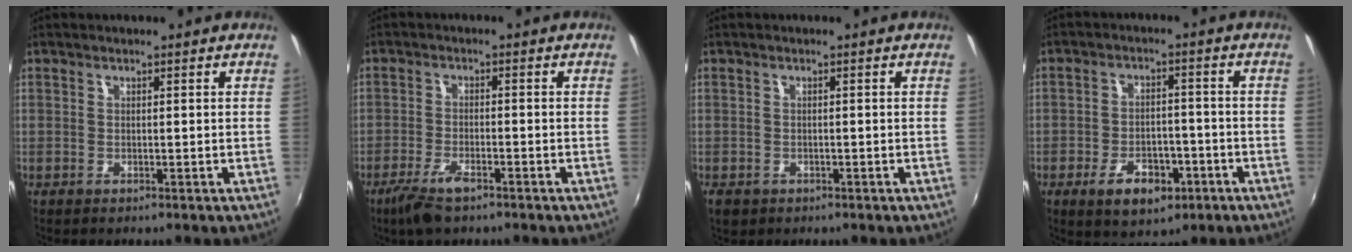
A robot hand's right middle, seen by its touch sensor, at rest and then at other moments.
{"total": 5.9, "force": [-4.1, 1.7, 3.9], "torque": [-0.098, -0.011, -0.079]}
{"total": 2.5, "force": [-1.2, 1.9, 1.2], "torque": [-0.026, -0.005, -0.016]}
{"total": 8.7, "force": [-4.5, 5.1, 5.5], "torque": [-0.115, 0.004, -0.060]}